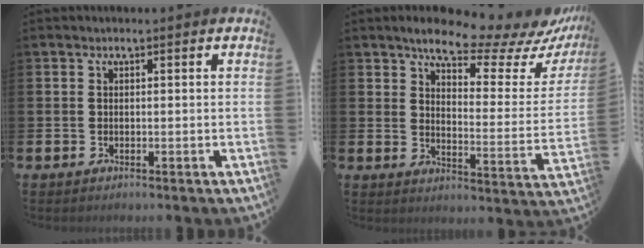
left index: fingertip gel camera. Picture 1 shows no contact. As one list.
[{"total": 9.0, "force": [7.9, 2.2, 3.7], "torque": [-0.082, -0.063, 0.130]}]